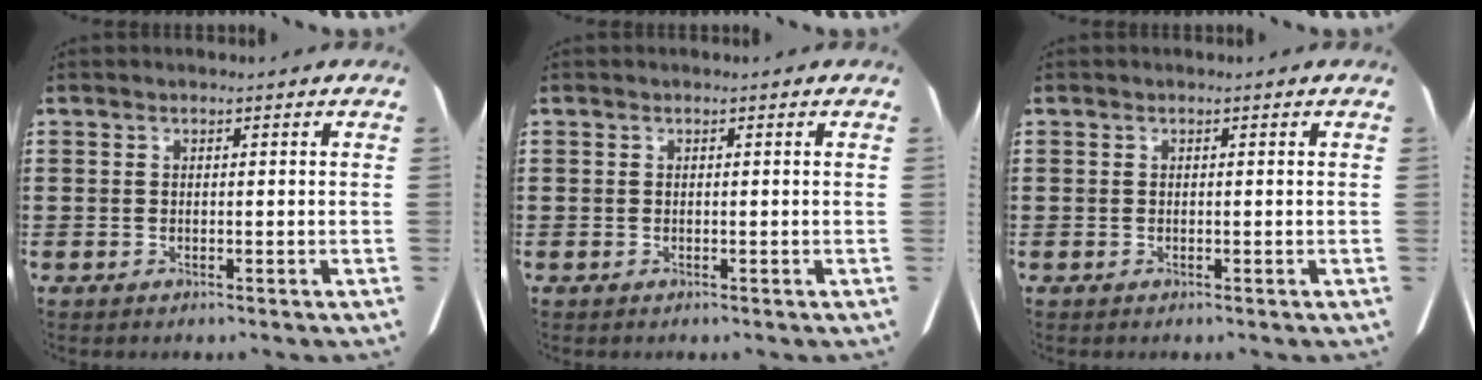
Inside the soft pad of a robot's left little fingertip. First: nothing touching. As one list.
[{"total": 0.0}, {"total": 0.0}]